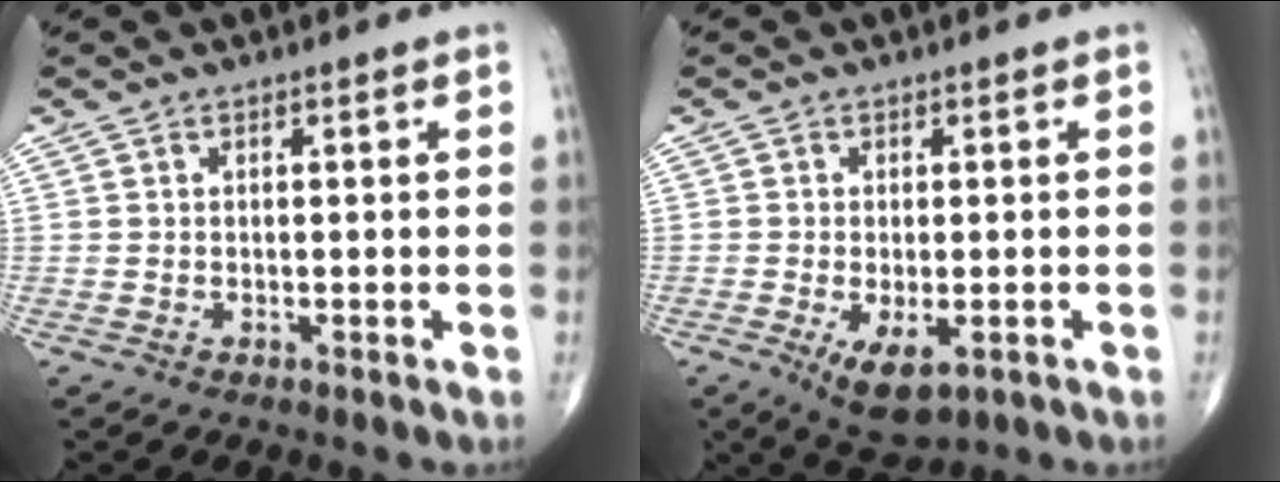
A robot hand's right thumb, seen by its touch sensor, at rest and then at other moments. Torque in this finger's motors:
{"motor_torque": [-0.43, 0.24, 0.43, 0.25, 0.01]}